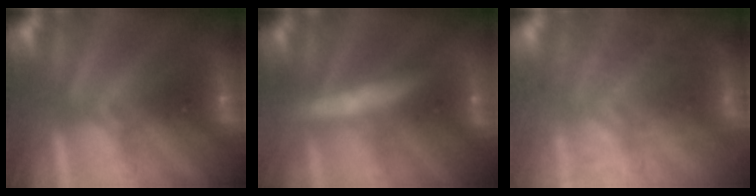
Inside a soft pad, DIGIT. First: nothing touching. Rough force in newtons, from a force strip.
{"total": 6.5}
{"total": 7.6}